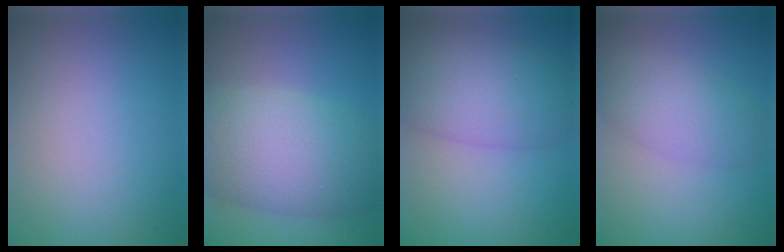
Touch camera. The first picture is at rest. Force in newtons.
{"total": 10.1, "press": 10.1, "slide": 0.1}
{"total": 7.3, "press": 7.3, "slide": 0.3}
{"total": 4.2, "press": 4.2, "slide": 0.3}